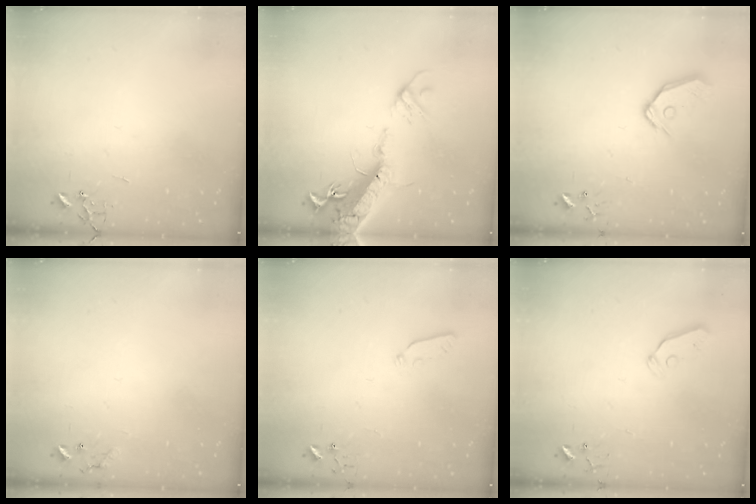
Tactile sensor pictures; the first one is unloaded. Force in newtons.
{"total": 20.7, "press": 20.1, "slide": 4.8}
{"total": 10.3, "press": 10.2, "slide": 1.4}
{"total": 7.7, "press": 7.7, "slide": 0.5}
{"total": 3.7, "press": 3.6, "slide": 0.4}
{"total": 4.9, "press": 4.8, "slide": 0.8}